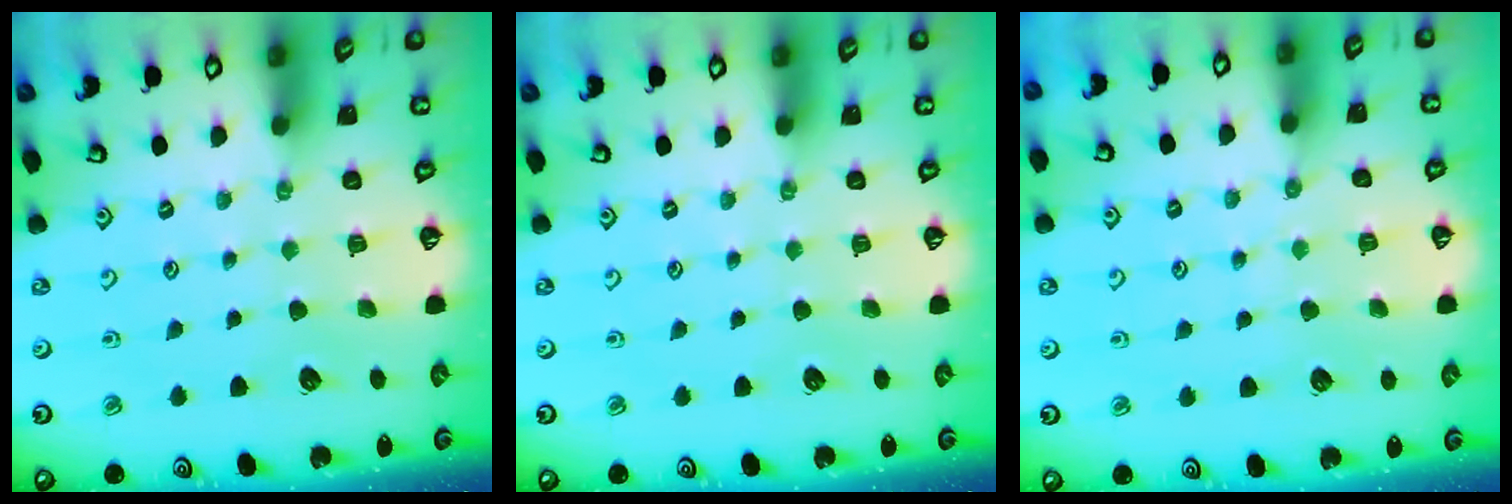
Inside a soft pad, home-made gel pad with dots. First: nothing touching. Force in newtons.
{"total": 0.0}
{"total": 5.8, "press": 5.8, "slide": 0.8}